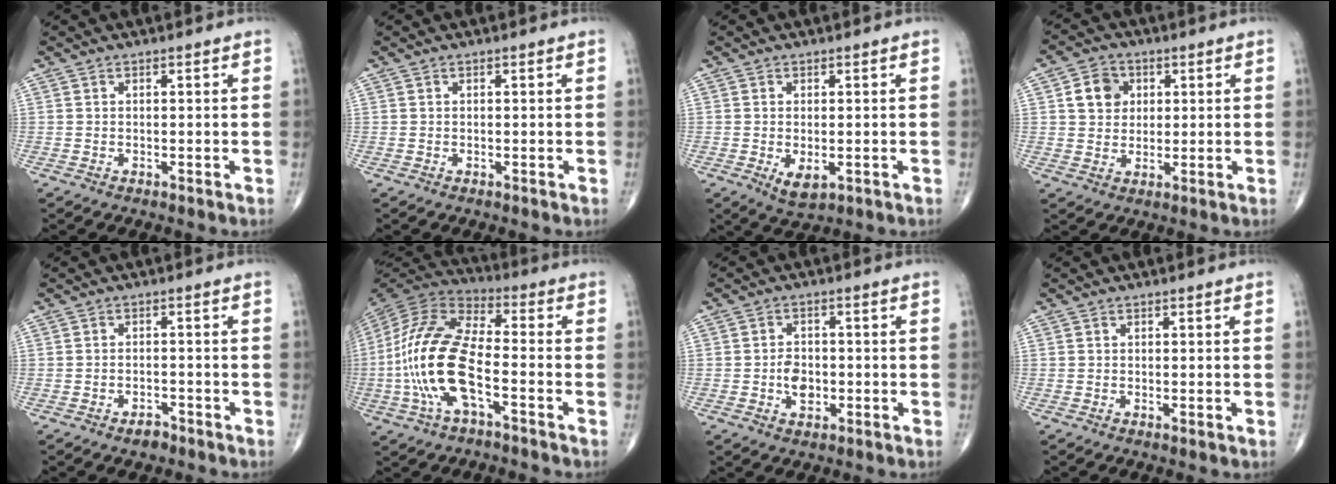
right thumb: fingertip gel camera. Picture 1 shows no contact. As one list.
[{"total": 0.0}, {"total": 4.0, "force": [-1.0, 1.9, 3.4], "torque": [-0.055, -0.010, -0.008]}, {"total": 6.5, "force": [1.7, 5.5, 3.0], "torque": [-0.025, -0.003, 0.027]}, {"total": 2.4, "force": [-1.8, 1.2, 1.1], "torque": [-0.017, 0.008, -0.027]}, {"total": 18.3, "force": [-4.5, 7.6, 16.0], "torque": [-0.345, 0.033, -0.088]}, {"total": 4.4, "force": [-0.9, 3.1, 3.0], "torque": [-0.035, 0.003, -0.017]}, {"total": 0.6, "force": [-0.1, 0.1, 0.6], "torque": [-0.013, -0.003, -0.002]}]